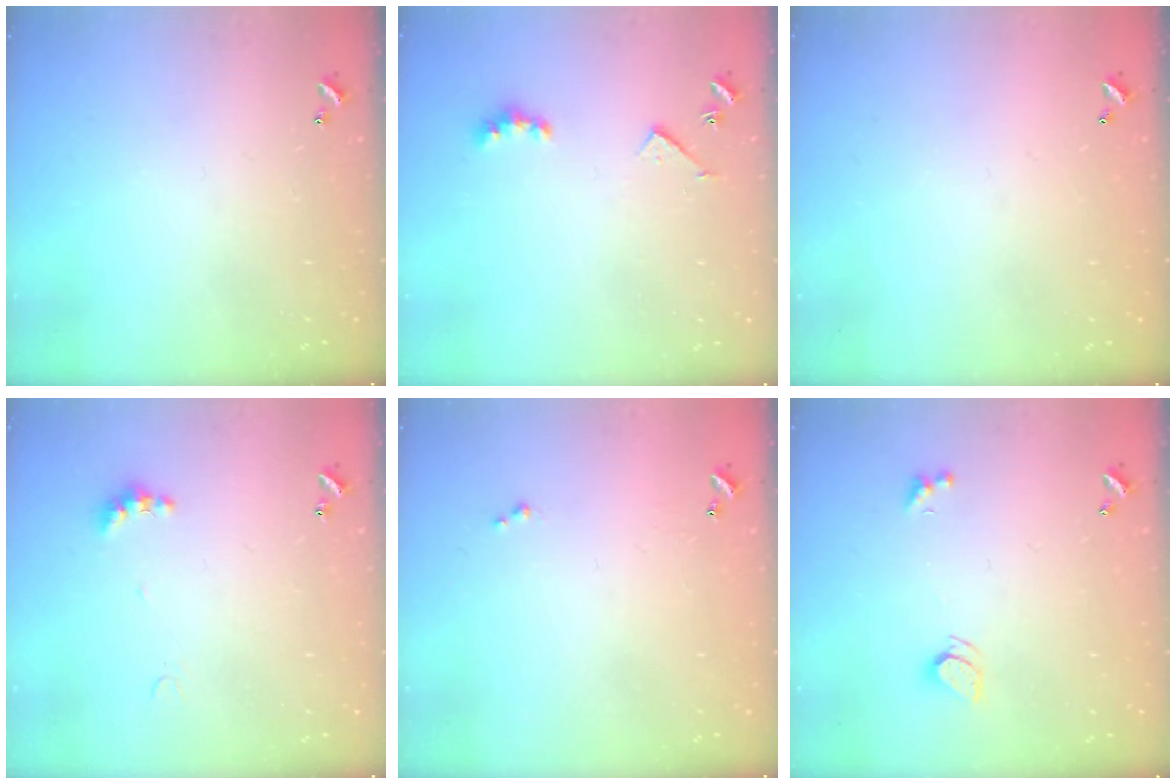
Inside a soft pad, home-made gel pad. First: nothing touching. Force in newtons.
{"total": 4.5, "press": 4.5, "slide": 0.8}
{"total": 2.8, "press": 2.8, "slide": 0.1}
{"total": 3.7, "press": 3.6, "slide": 0.8}
{"total": 1.2, "press": 1.2, "slide": 0.2}
{"total": 2.0, "press": 1.9, "slide": 0.5}